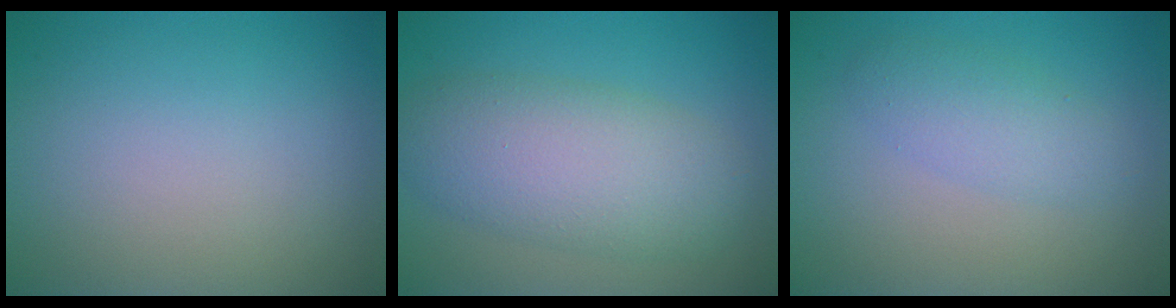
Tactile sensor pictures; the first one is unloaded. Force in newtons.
{"total": 6.9, "press": 6.9, "slide": 0.2}
{"total": 2.4, "press": 2.4, "slide": 0.1}